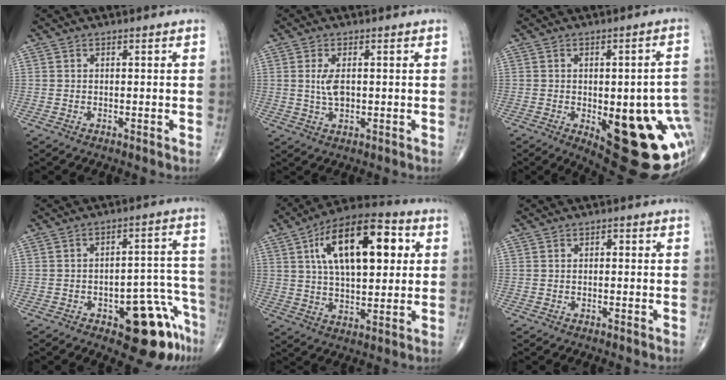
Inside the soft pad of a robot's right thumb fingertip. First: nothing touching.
{"total": 3.9, "force": [0.4, 2.0, 3.4], "torque": [-0.069, -0.006, 0.011]}
{"total": 24.5, "force": [-5.4, 9.2, 22.0], "torque": [-0.217, 0.000, -0.037]}
{"total": 13.6, "force": [-7.5, 5.5, 10.0], "torque": [-0.083, 0.064, -0.092]}
{"total": 20.1, "force": [5.6, 9.4, 16.8], "torque": [-0.250, 0.010, 0.084]}
{"total": 0.9, "force": [0.0, 0.6, 0.7], "torque": [-0.007, 0.003, -0.002]}